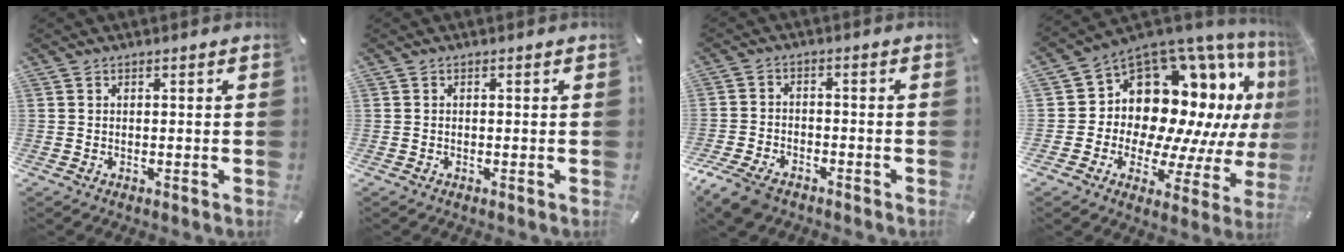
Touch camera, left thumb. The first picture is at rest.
{"total": 0.0}
{"total": 6.4, "force": [-4.5, 3.6, 2.9], "torque": [-0.075, 0.013, -0.089]}
{"total": 15.0, "force": [7.2, 11.0, 7.3], "torque": [-0.096, -0.105, 0.139]}